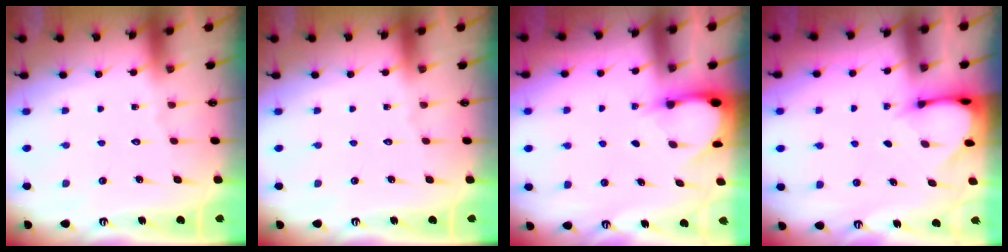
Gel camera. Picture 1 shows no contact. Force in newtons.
{"total": 0.0}
{"total": 3.1, "press": 3.1, "slide": 0.3}
{"total": 3.3, "press": 3.3, "slide": 0.2}